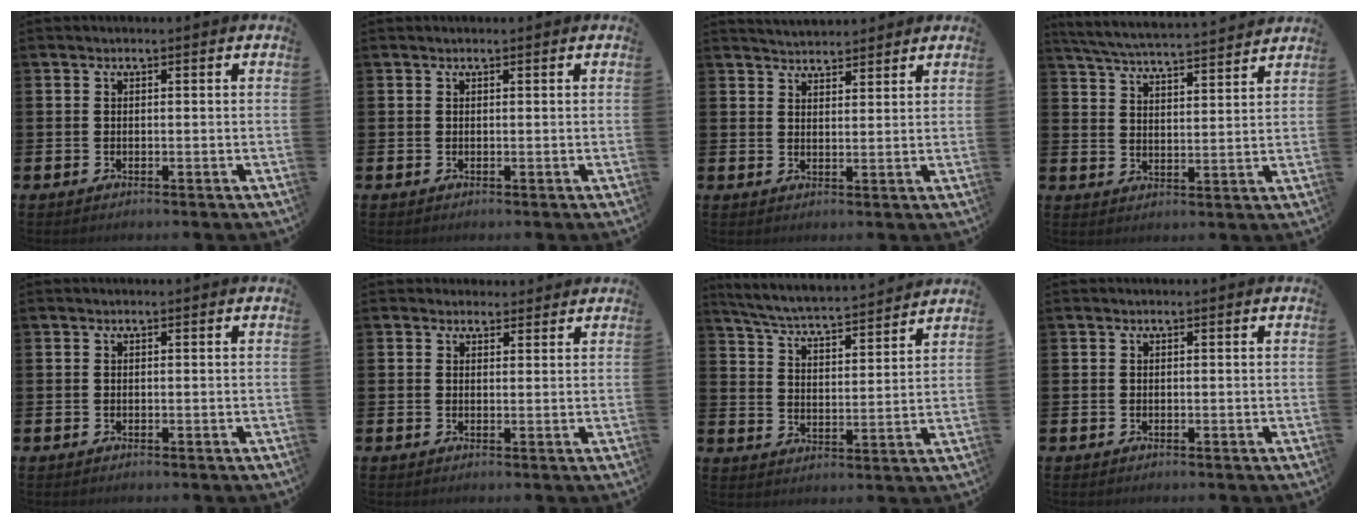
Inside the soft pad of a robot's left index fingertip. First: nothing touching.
{"total": 0.0}
{"total": 3.5, "force": [3.4, 0.6, -0.2], "torque": [-0.002, -0.016, 0.063]}
{"total": 5.6, "force": [5.5, 0.0, 1.0], "torque": [-0.043, -0.041, 0.096]}
{"total": 0.0}
{"total": 2.1, "force": [2.0, 0.8, -0.2], "torque": [0.009, -0.004, 0.035]}
{"total": 5.6, "force": [5.4, 0.0, 1.2], "torque": [-0.049, -0.045, 0.091]}
{"total": 0.0}